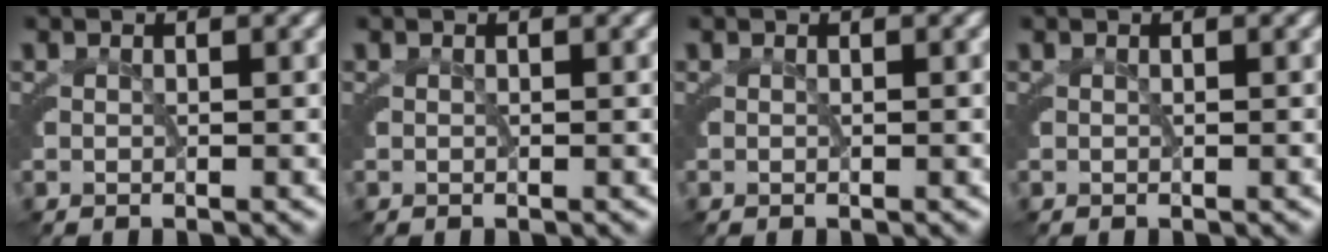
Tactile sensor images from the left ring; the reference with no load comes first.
{"total": 0.0}
{"total": 0.0}
{"total": 0.0}